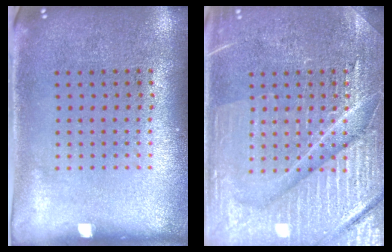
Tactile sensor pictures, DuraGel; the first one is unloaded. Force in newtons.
{"total": 7.4, "press": 7.3, "slide": 1.1}